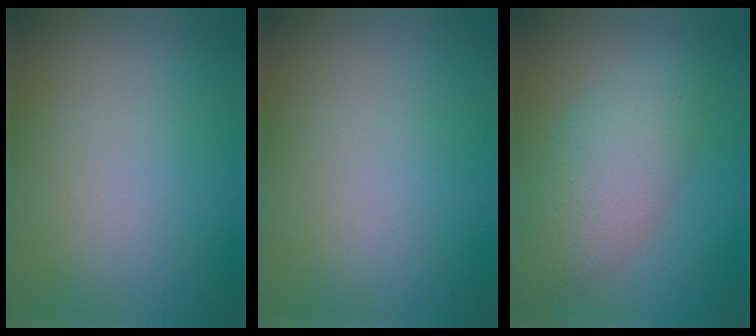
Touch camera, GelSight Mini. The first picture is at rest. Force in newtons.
{"total": 0.0}
{"total": 5.3, "press": 5.3, "slide": 0.4}